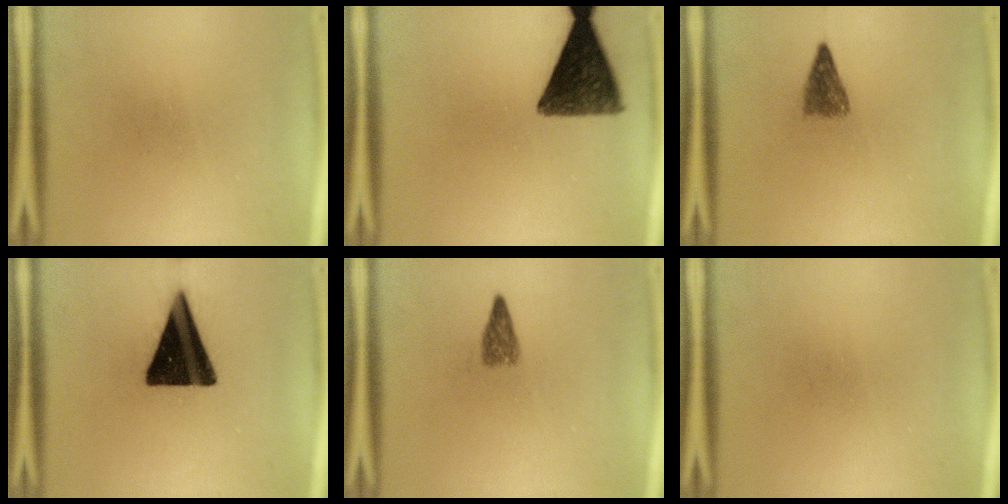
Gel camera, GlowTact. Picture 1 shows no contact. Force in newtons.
{"total": 12.0}
{"total": 2.9}
{"total": 18.9}
{"total": 2.3}
{"total": 0.0}